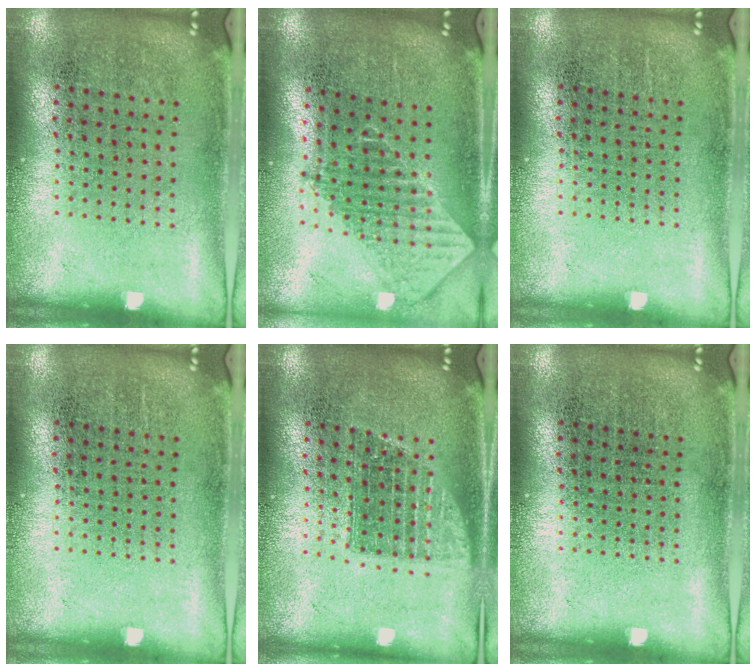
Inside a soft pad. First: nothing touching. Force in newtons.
{"total": 2.0, "press": 1.6, "slide": 1.2}
{"total": 0.0}
{"total": 0.0}
{"total": 1.2, "press": 1.0, "slide": 0.7}
{"total": 0.0}